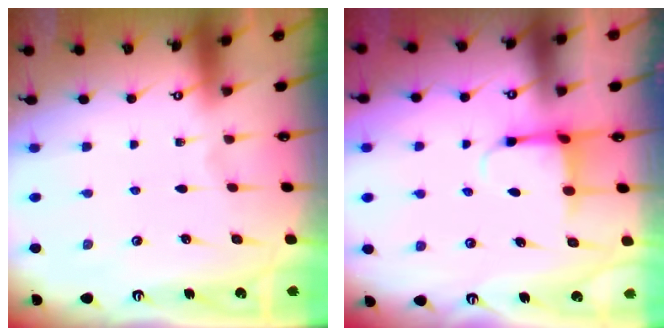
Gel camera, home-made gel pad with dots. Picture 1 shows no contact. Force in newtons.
{"total": 3.8, "press": 3.6, "slide": 1.3}